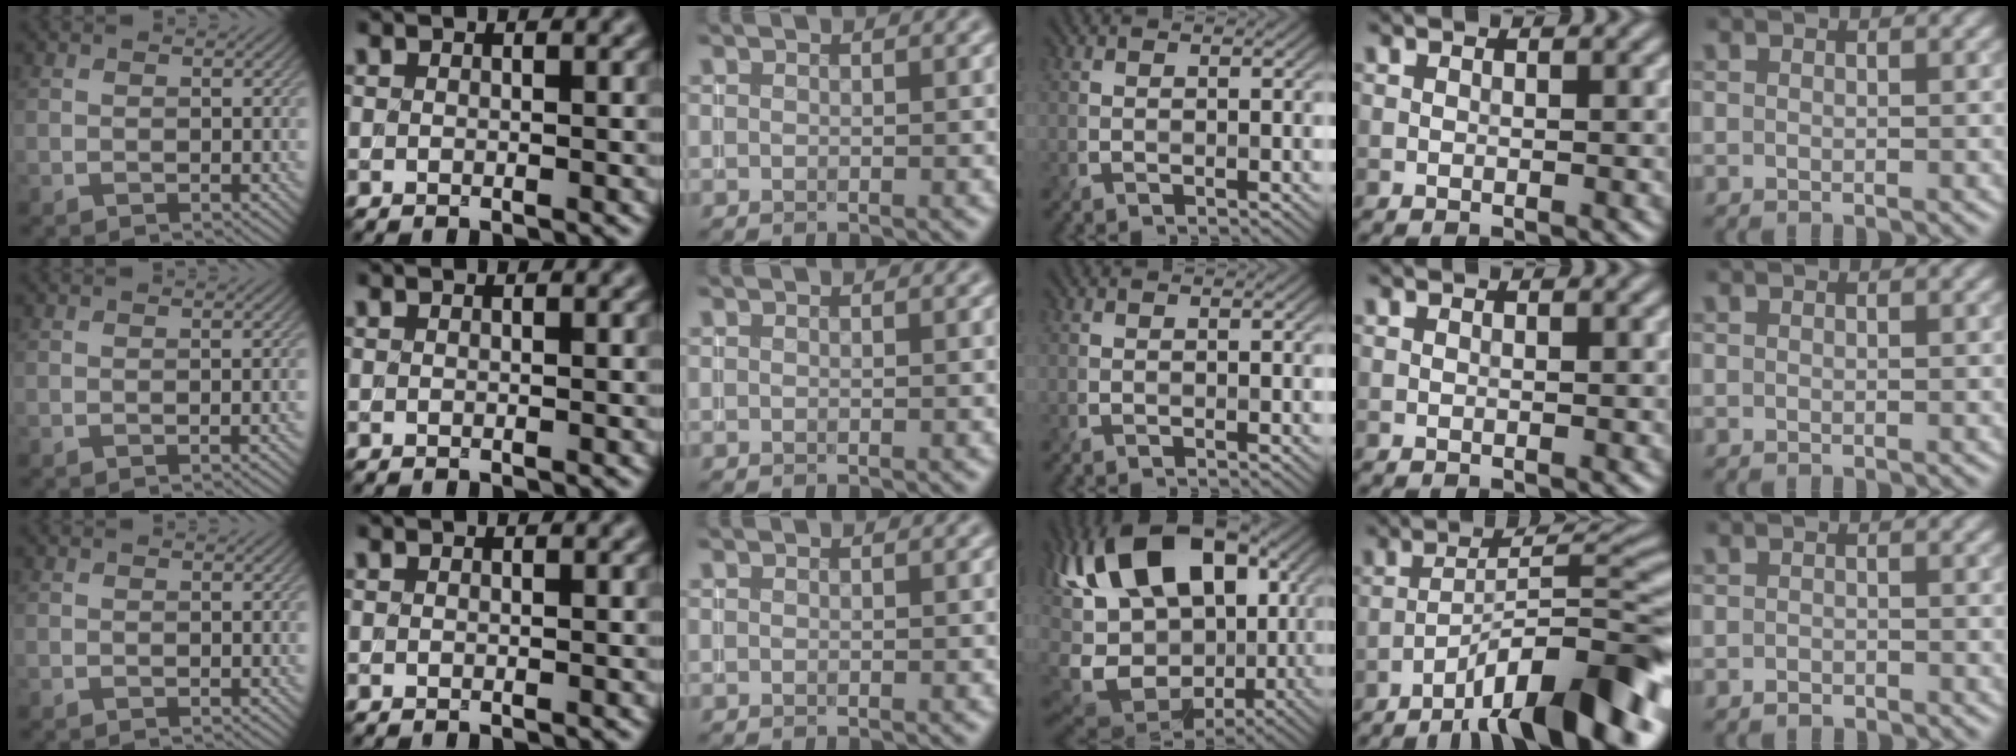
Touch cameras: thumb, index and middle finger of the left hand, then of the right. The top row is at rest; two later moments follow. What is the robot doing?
{"motion": "insert", "object": "backpack"}